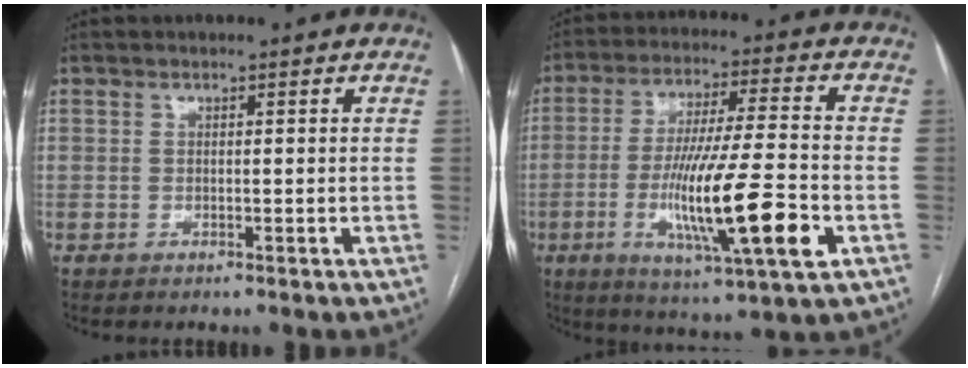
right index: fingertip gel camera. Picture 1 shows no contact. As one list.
[{"total": 17.8, "force": [-5.1, 1.0, 17.1], "torque": [-0.312, -0.023, -0.084]}]